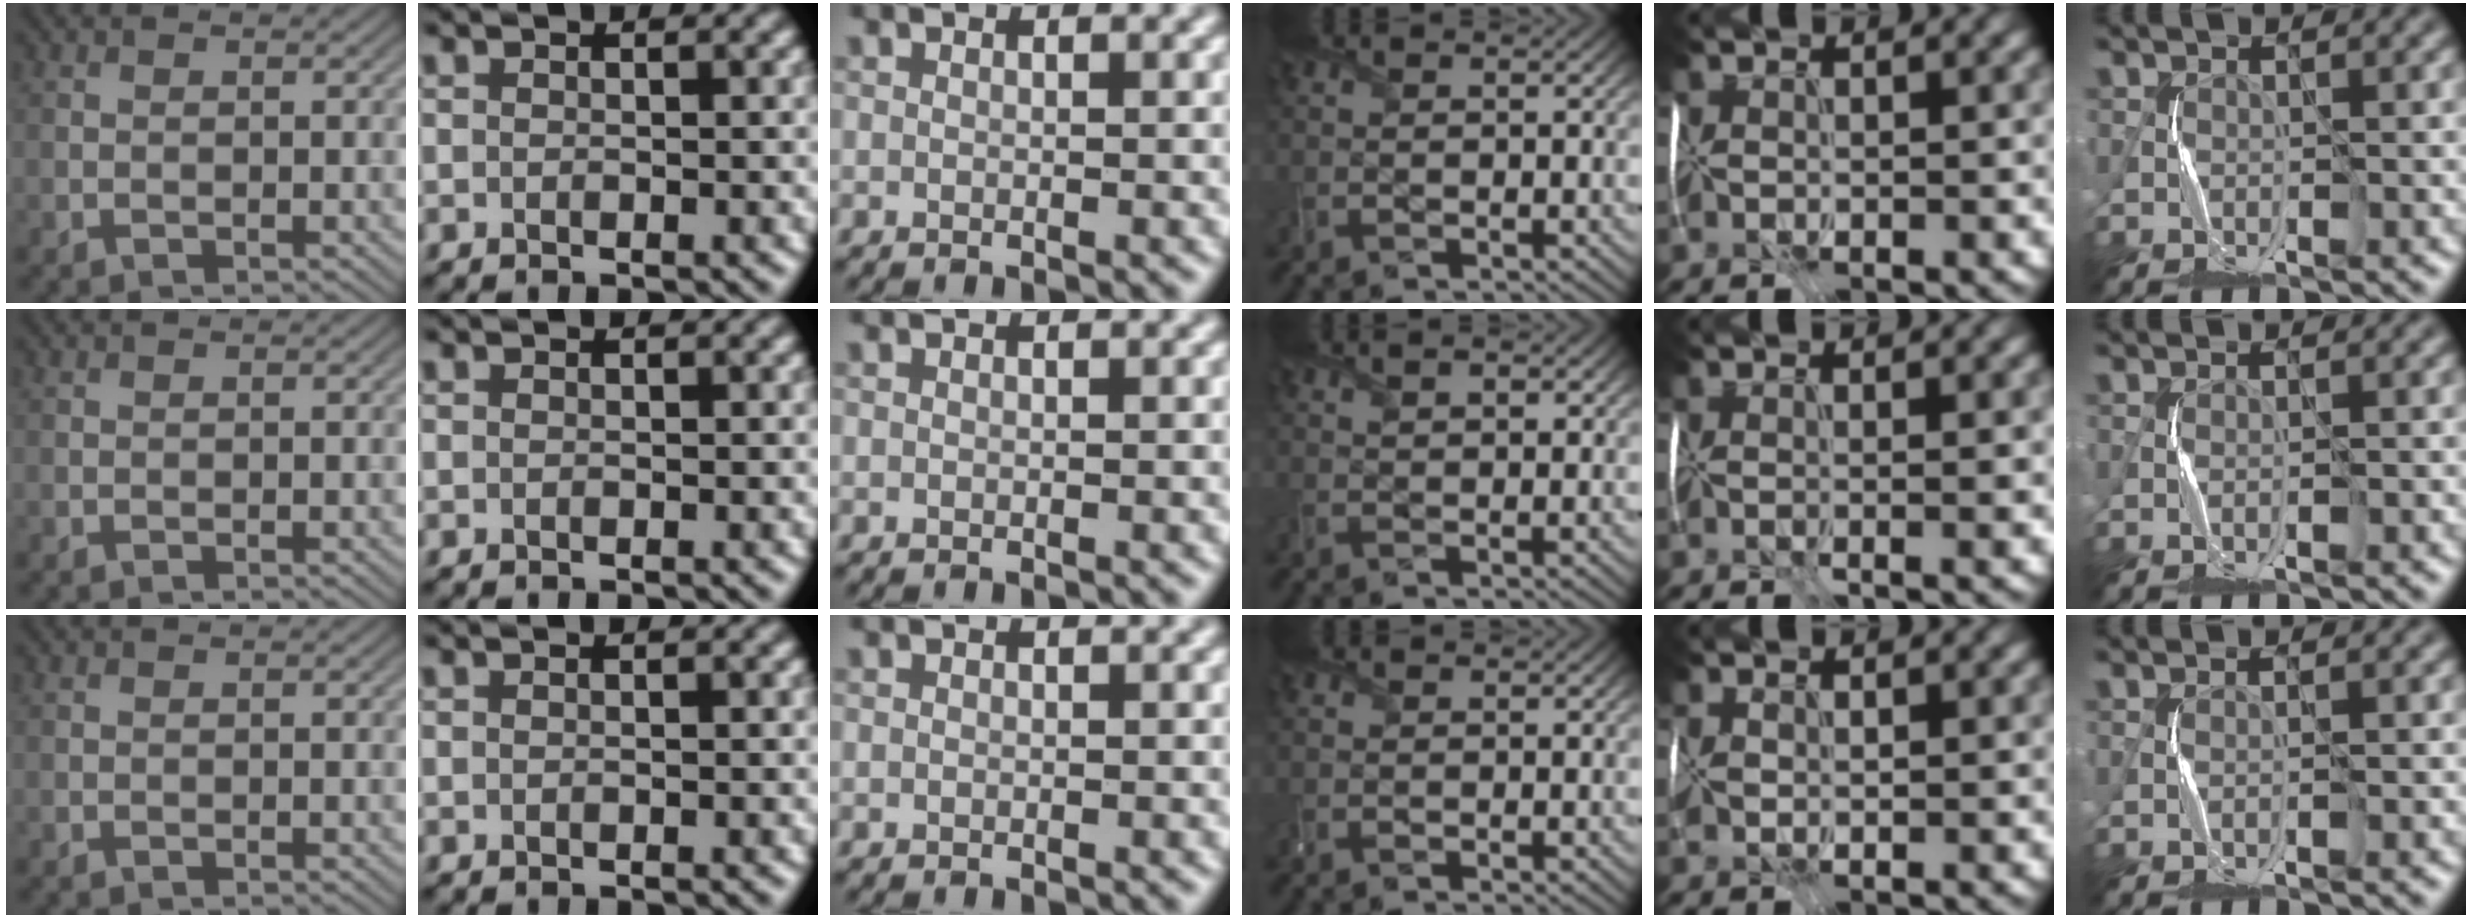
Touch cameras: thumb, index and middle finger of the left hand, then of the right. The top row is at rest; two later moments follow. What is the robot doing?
{"motion": "wrap", "object": "scarf"}